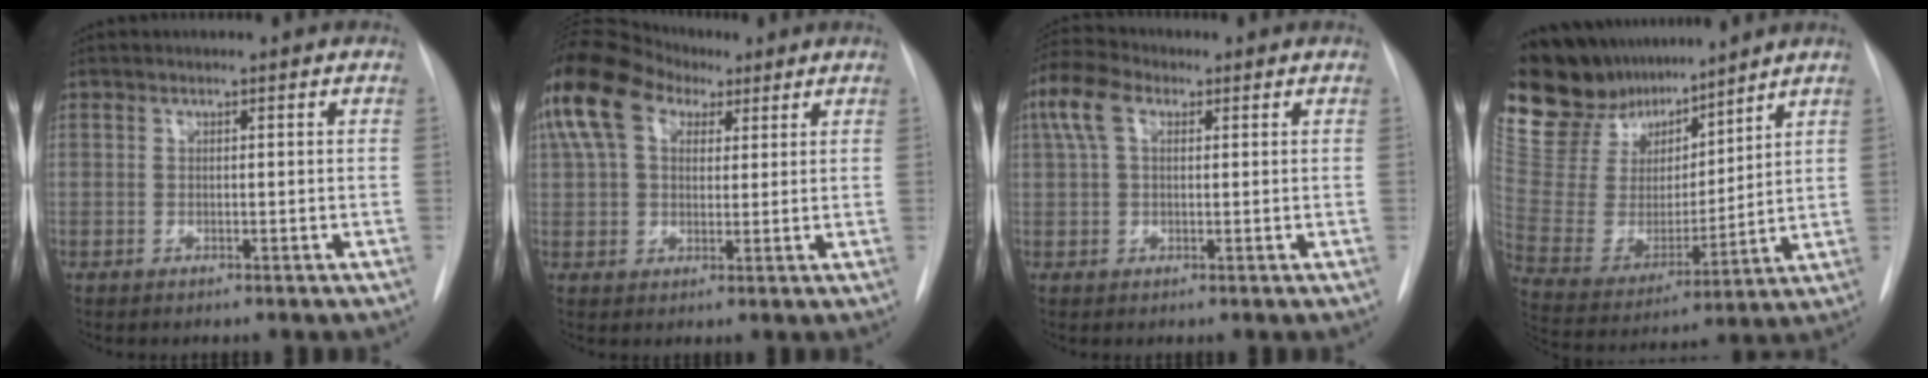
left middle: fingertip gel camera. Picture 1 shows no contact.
{"total": 13.4, "force": [6.9, 8.2, 8.1], "torque": [-0.180, 0.055, 0.124]}
{"total": 5.7, "force": [2.1, 3.1, 4.3], "torque": [-0.109, 0.029, 0.040]}
{"total": 17.2, "force": [15.4, 6.0, 4.7], "torque": [-0.094, 0.007, 0.290]}